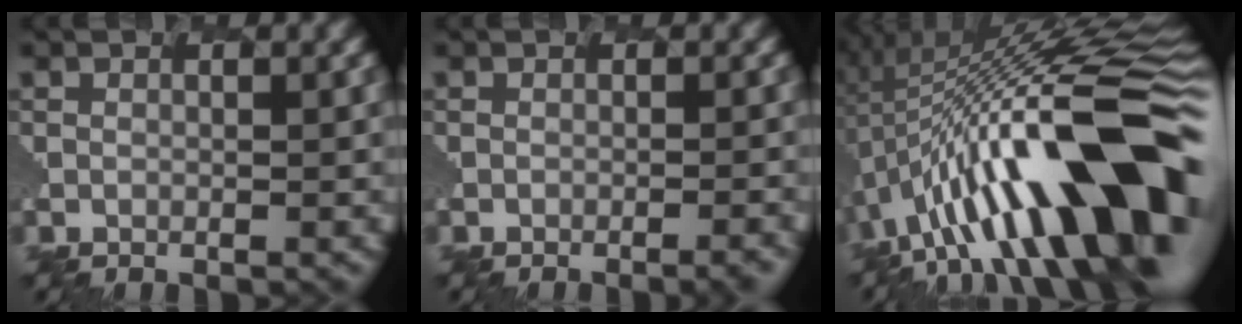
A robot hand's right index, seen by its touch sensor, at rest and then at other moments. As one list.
[{"total": 1.8, "force": [-1.1, 0.7, 1.3], "torque": [0.001, 0.009, -0.014]}, {"total": 13.6, "force": [-1.4, 4.3, 12.8], "torque": [-0.201, 0.044, -0.033]}]